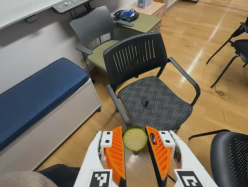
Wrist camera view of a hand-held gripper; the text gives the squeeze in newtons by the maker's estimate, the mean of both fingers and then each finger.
{"total": 9.7, "left": 9.8, "right": 9.5}